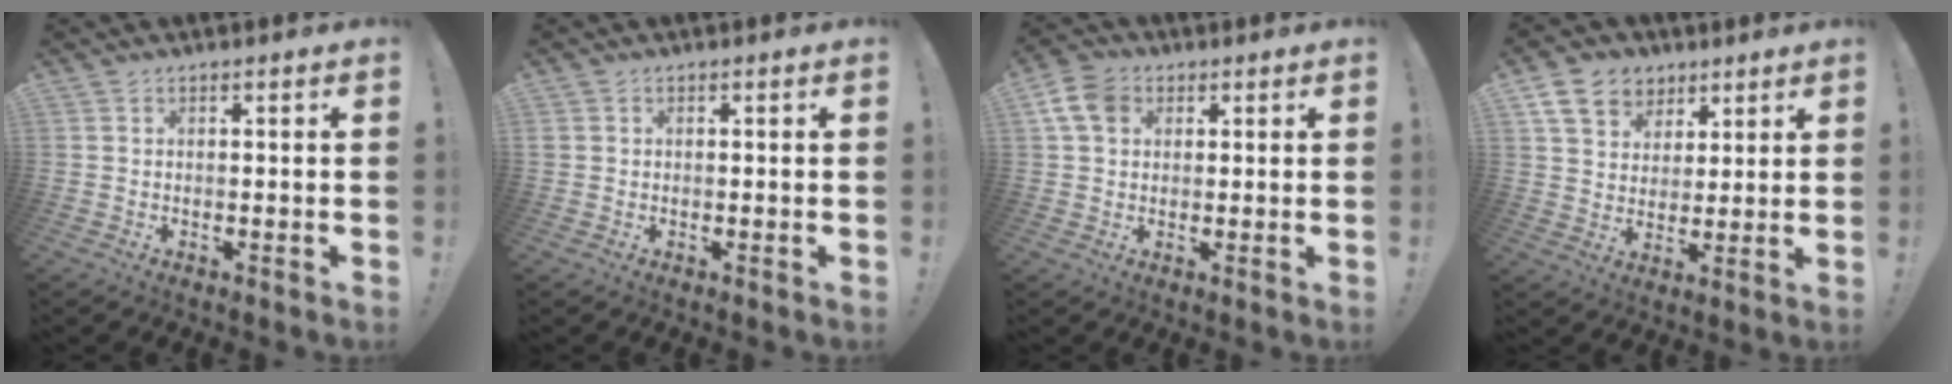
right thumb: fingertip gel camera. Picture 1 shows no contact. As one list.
[{"total": 1.0, "force": [0.1, 0.9, 0.3], "torque": [-0.004, 0.002, 0.003]}, {"total": 8.5, "force": [3.0, 6.3, 4.8], "torque": [-0.090, 0.002, 0.061]}, {"total": 11.7, "force": [6.1, 9.0, 4.3], "torque": [-0.063, -0.033, 0.122]}]